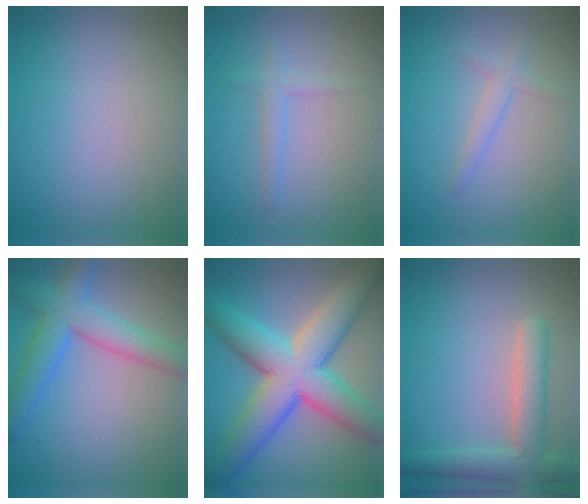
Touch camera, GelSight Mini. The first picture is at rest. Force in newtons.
{"total": 1.5, "press": 1.5, "slide": 0.0}
{"total": 1.6, "press": 1.6, "slide": 0.1}
{"total": 5.7, "press": 5.7, "slide": 0.2}
{"total": 11.1, "press": 11.1, "slide": 0.3}
{"total": 4.6, "press": 4.6, "slide": 0.5}